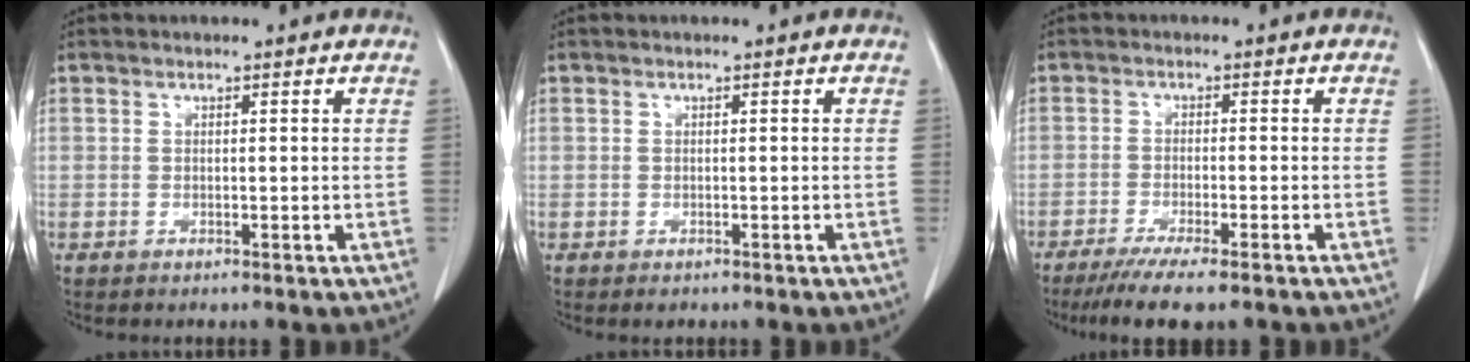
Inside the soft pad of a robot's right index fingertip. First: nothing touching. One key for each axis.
{"total": 0.7, "fx": -0.4, "fy": 0.6, "fz": 0.2, "tx": 0.002, "ty": 0.004, "tz": -0.004}
{"total": 7.9, "fx": -6.0, "fy": 0.5, "fz": 5.1, "tx": -0.074, "ty": -0.016, "tz": -0.091}